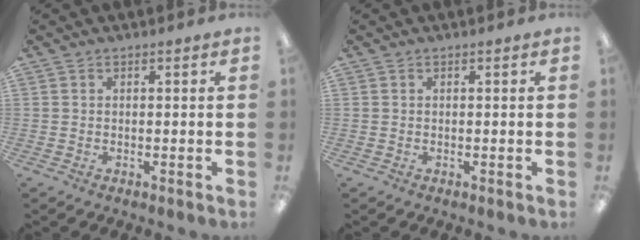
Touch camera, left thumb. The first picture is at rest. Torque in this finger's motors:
{"motor_torque": [0.00, 0.00, 0.09, -0.10, 0.00]}